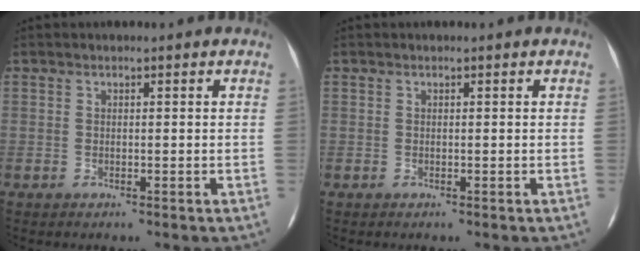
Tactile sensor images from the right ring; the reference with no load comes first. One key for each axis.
{"total": 0.0}